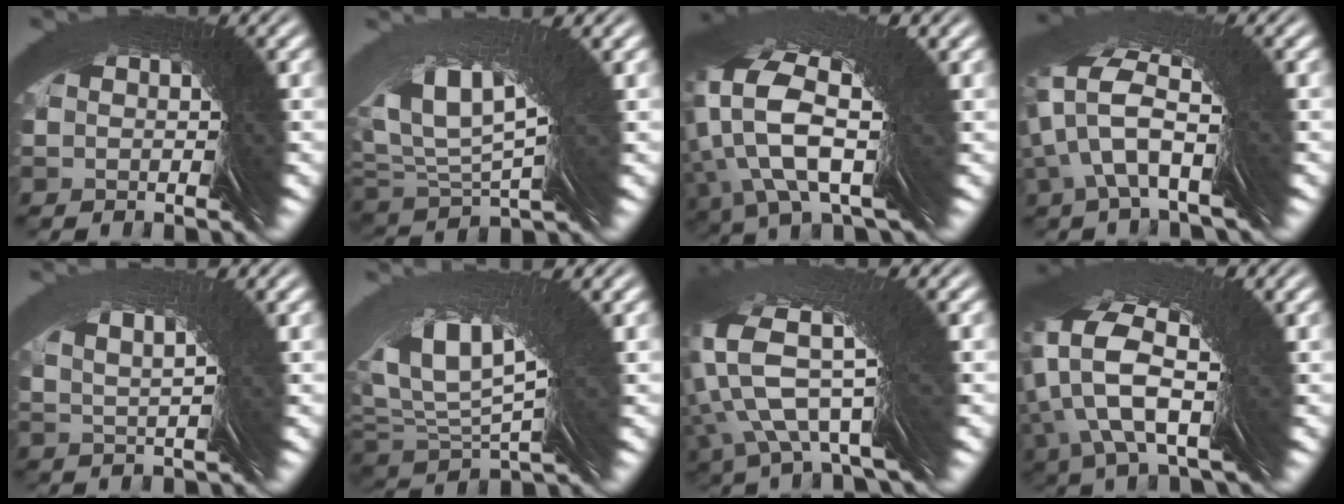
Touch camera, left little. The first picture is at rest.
{"total": 4.8, "force": [3.6, -1.4, 3.0], "torque": [-0.055, 0.038, 0.059]}
{"total": 5.8, "force": [4.5, -1.4, 3.4], "torque": [-0.053, 0.050, 0.057]}
{"total": 5.0, "force": [3.9, -3.1, -0.3], "torque": [0.016, 0.060, 0.044]}
{"total": 7.5, "force": [5.2, -5.2, -1.3], "torque": [0.045, 0.059, 0.070]}
{"total": 5.3, "force": [3.8, -1.9, 3.3], "torque": [-0.052, 0.045, 0.059]}
{"total": 4.9, "force": [2.9, -1.5, 3.5], "torque": [-0.053, 0.052, 0.032]}
{"total": 5.3, "force": [4.2, -2.7, 1.6], "torque": [-0.027, 0.048, 0.053]}